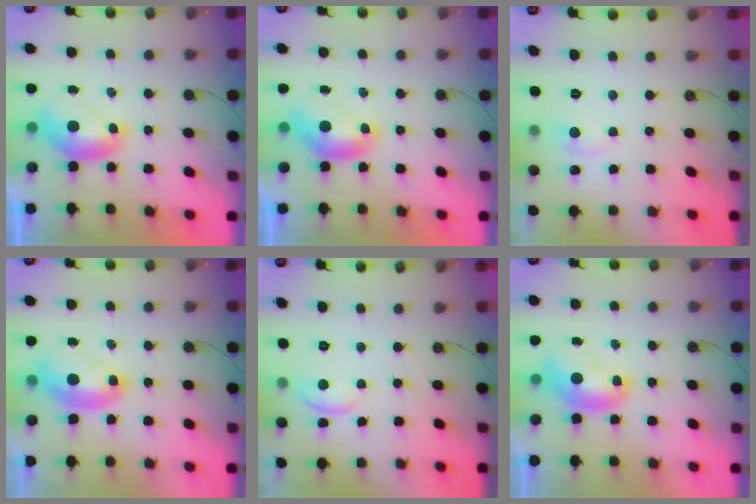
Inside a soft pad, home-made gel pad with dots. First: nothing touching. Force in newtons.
{"total": 0.0}
{"total": 0.9, "press": 0.4, "slide": 0.8}
{"total": 2.5, "press": 2.4, "slide": 0.6}
{"total": 0.6, "press": 0.3, "slide": 0.5}
{"total": 1.7, "press": 1.7, "slide": 0.2}